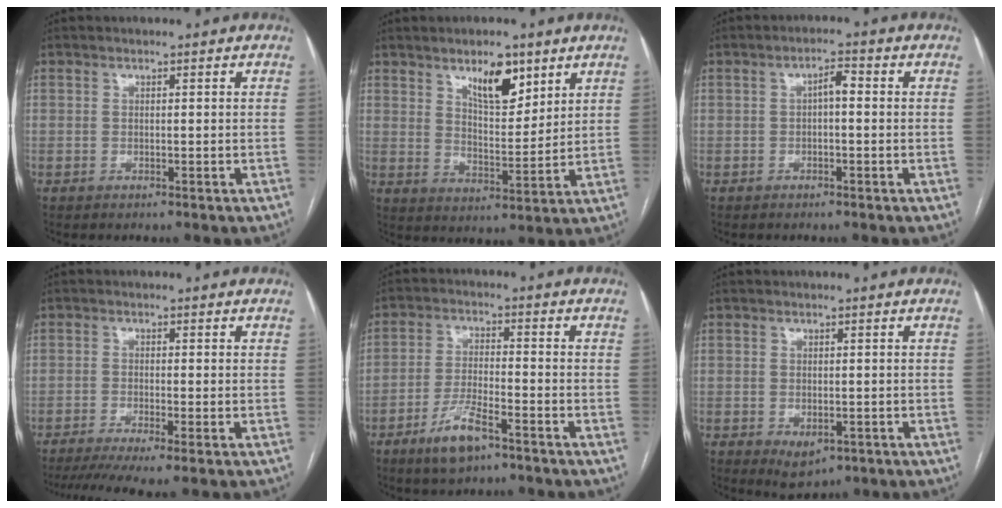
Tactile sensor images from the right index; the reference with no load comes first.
{"total": 8.3, "force": [5.2, 3.0, 5.8], "torque": [-0.098, -0.004, 0.092]}
{"total": 2.6, "force": [0.2, 0.8, 2.4], "torque": [-0.042, 0.015, 0.003]}
{"total": 6.9, "force": [-4.6, 0.6, 5.0], "torque": [-0.089, -0.009, -0.080]}
{"total": 6.8, "force": [-4.4, 1.7, 4.8], "torque": [-0.100, -0.005, -0.080]}
{"total": 3.2, "force": [-1.2, 2.0, 2.2], "torque": [-0.029, -0.004, -0.003]}